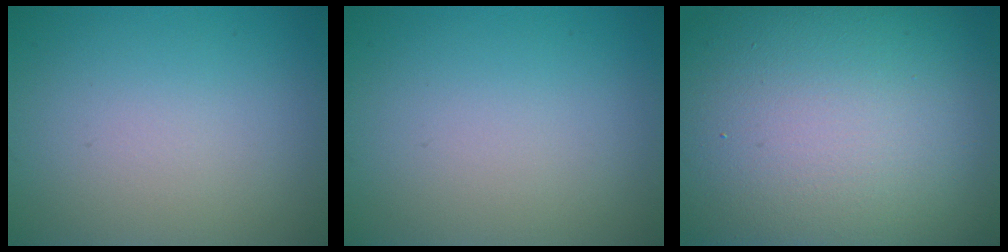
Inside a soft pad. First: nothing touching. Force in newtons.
{"total": 0.0}
{"total": 20.6, "press": 20.6, "slide": 0.9}